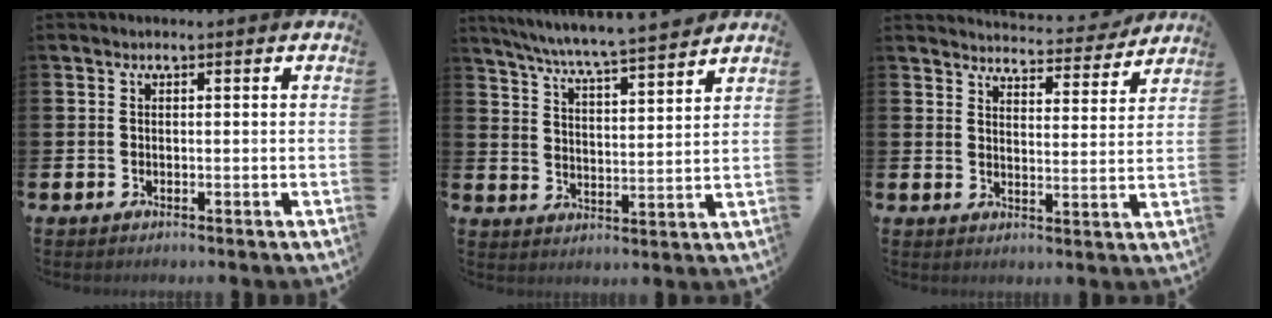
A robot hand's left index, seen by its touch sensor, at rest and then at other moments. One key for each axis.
{"total": 7.1, "fx": 6.8, "fy": -0.2, "fz": 2.0, "tx": -0.067, "ty": -0.044, "tz": 0.120}
{"total": 4.5, "fx": 4.4, "fy": 0.5, "fz": 0.3, "tx": -0.012, "ty": -0.035, "tz": 0.074}